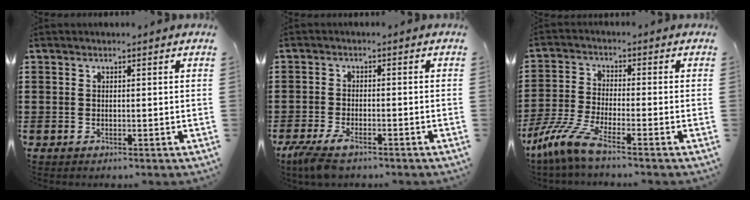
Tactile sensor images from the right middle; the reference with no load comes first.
{"total": 3.7, "force": [-2.8, 0.7, 2.3], "torque": [-0.067, -0.012, -0.062]}
{"total": 6.9, "force": [-5.3, 0.3, 4.3], "torque": [-0.119, -0.026, -0.110]}